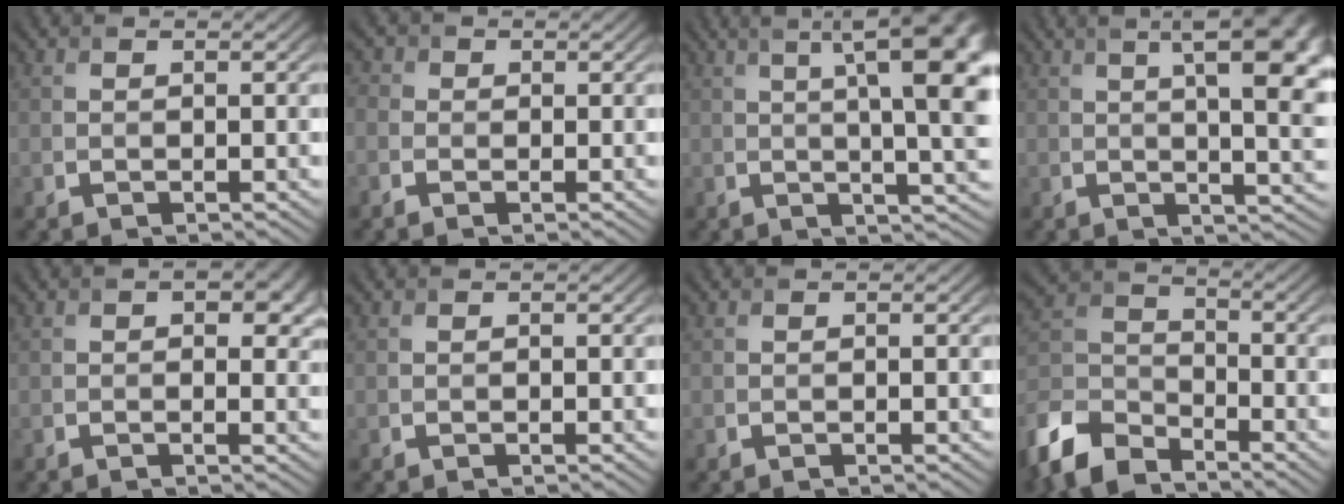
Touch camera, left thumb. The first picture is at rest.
{"total": 2.4, "force": [-0.6, 2.1, 0.9], "torque": [-0.023, 0.002, -0.019]}
{"total": 15.0, "force": [3.6, 4.5, 13.9], "torque": [-0.145, 0.051, 0.044]}
{"total": 14.3, "force": [4.1, 5.2, 12.7], "torque": [-0.139, 0.051, 0.048]}
{"total": 3.4, "force": [0.9, 1.8, 2.8], "torque": [-0.033, -0.002, 0.009]}
{"total": 0.0}
{"total": 0.0}
{"total": 10.8, "force": [-8.2, 4.9, 4.9], "torque": [-0.122, -0.016, -0.186]}